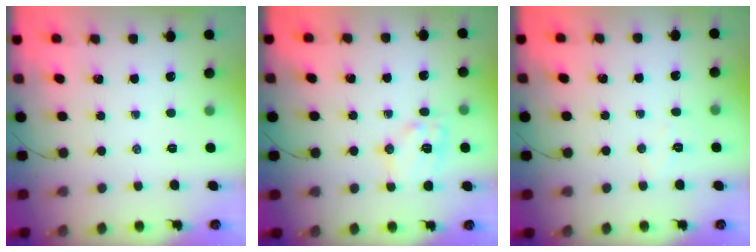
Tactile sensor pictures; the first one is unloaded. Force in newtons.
{"total": 11.1, "press": 11.1, "slide": 0.6}
{"total": 3.7, "press": 3.6, "slide": 0.8}